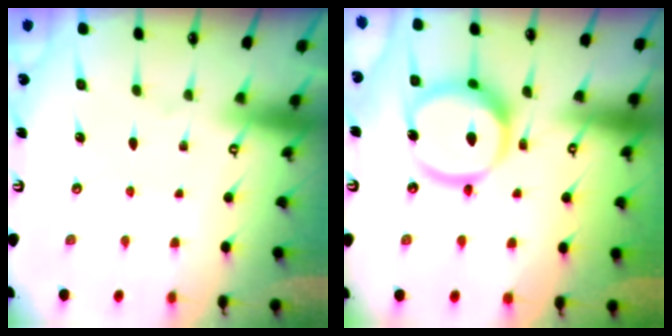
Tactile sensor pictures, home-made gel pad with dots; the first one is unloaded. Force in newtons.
{"total": 14.1, "press": 14.0, "slide": 1.8}